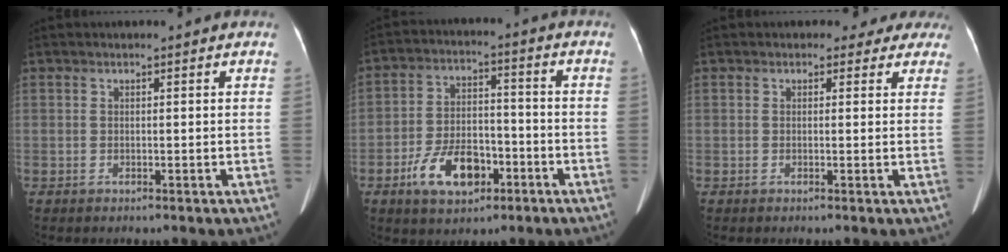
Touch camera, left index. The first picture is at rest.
{"total": 9.7, "force": [-4.9, 5.2, 6.6], "torque": [-0.131, 0.010, -0.080]}
{"total": 4.0, "force": [3.2, 2.4, 0.0], "torque": [0.021, 0.000, 0.015]}